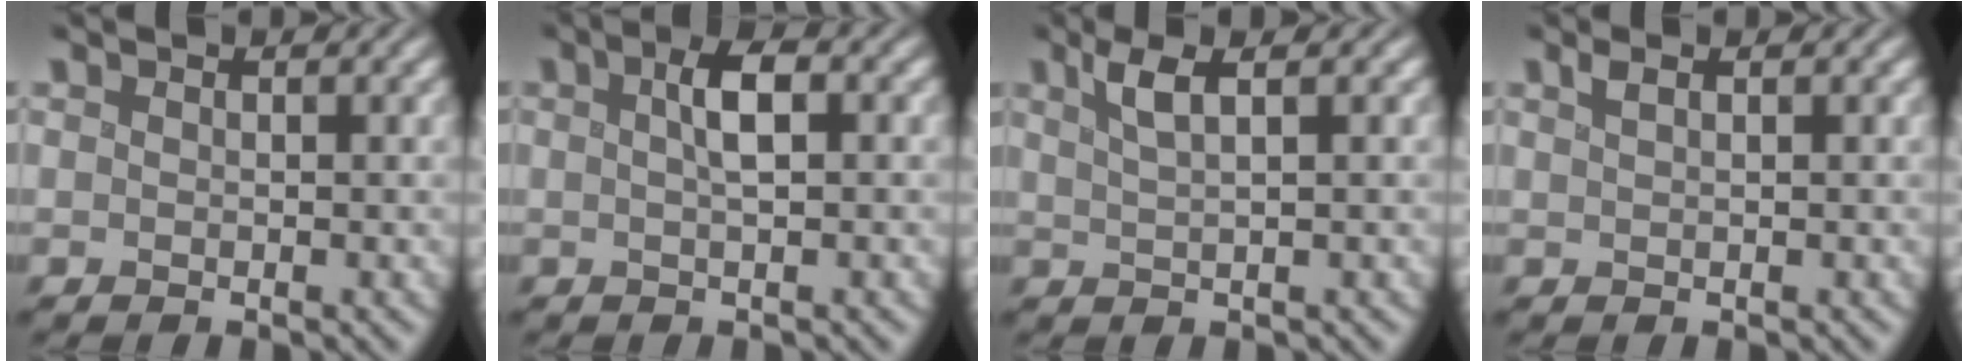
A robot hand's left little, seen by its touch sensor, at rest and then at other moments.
{"total": 2.7, "force": [0.5, 0.9, 2.5], "torque": [-0.056, 0.011, 0.009]}
{"total": 2.5, "force": [1.3, 0.1, 2.2], "torque": [-0.052, 0.007, 0.028]}
{"total": 0.8, "force": [0.5, 0.0, 0.7], "torque": [-0.018, 0.006, 0.013]}